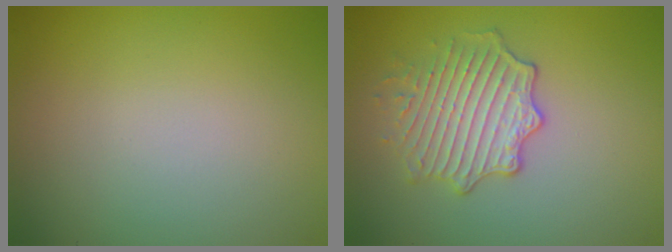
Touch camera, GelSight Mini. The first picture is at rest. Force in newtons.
{"total": 4.0, "press": 3.5, "slide": 1.8}